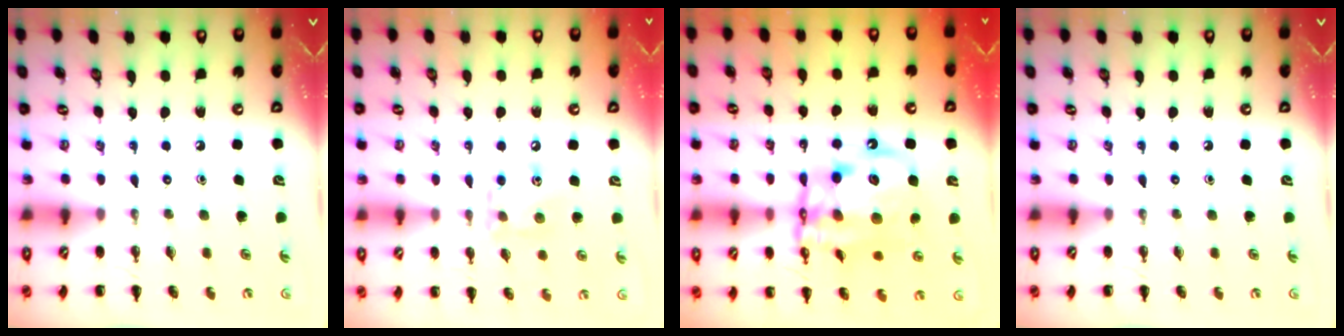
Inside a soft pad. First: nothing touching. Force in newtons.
{"total": 8.6, "press": 8.6, "slide": 0.8}
{"total": 16.4, "press": 15.9, "slide": 4.2}
{"total": 0.0}